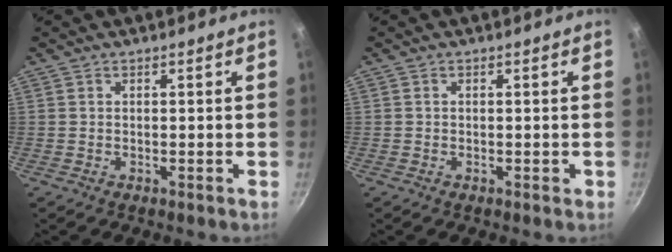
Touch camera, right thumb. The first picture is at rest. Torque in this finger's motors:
{"motor_torque": [-0.21, 0.06, -0.21, 0.08, 0.04]}